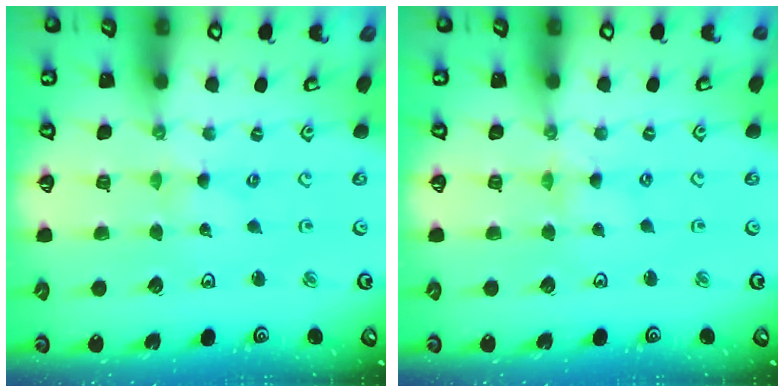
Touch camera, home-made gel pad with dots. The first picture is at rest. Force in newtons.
{"total": 1.0, "press": 1.0, "slide": 0.2}